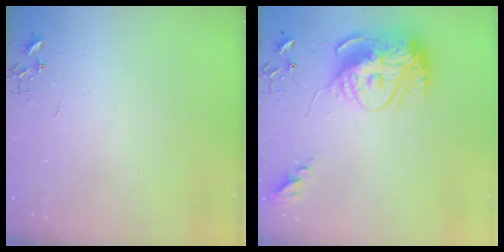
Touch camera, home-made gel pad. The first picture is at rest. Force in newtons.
{"total": 18.4, "press": 18.3, "slide": 1.7}